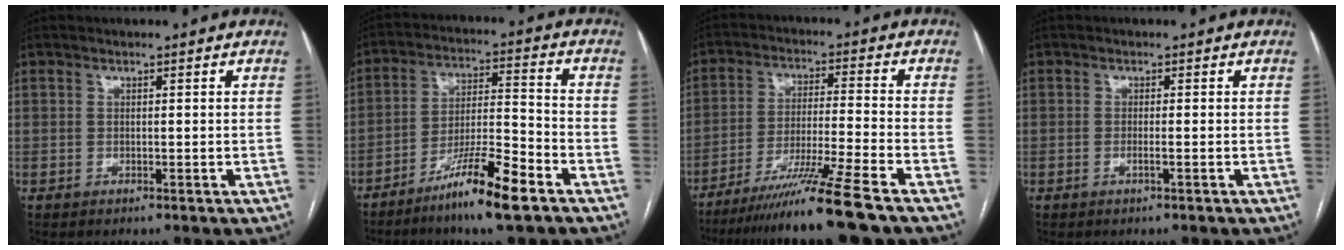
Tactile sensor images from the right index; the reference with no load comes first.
{"total": 11.5, "force": [-7.5, 0.2, 8.8], "torque": [-0.160, -0.017, -0.137]}
{"total": 12.8, "force": [-9.8, -2.7, 7.8], "torque": [-0.130, -0.035, -0.163]}
{"total": 1.0, "force": [-0.4, -0.2, 0.9], "torque": [-0.018, -0.001, -0.007]}